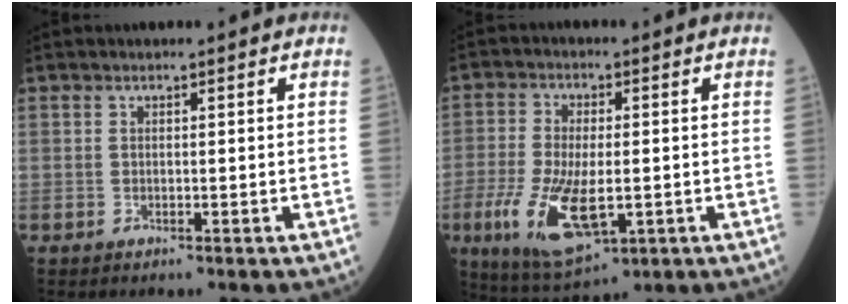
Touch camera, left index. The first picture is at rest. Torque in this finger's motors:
{"motor_torque": [1.73, 0.41, 0.65, 0.21]}